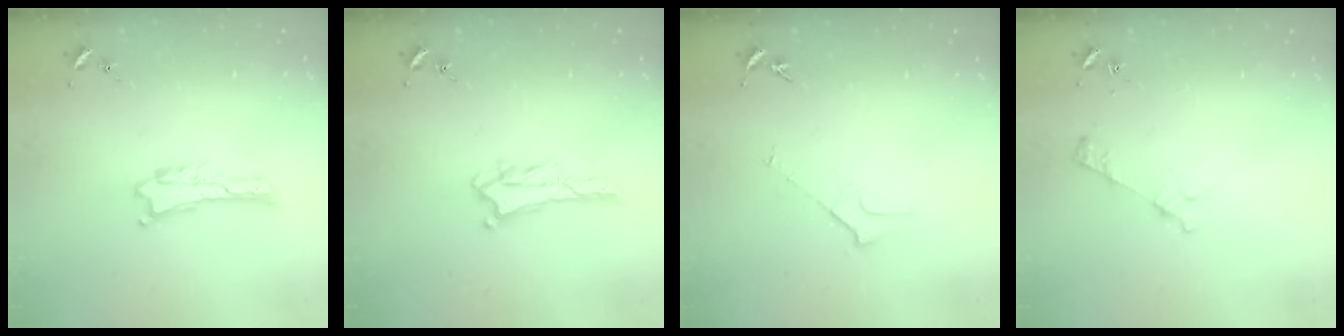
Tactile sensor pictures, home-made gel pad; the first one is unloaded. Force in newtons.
{"total": 1.3, "press": 1.3, "slide": 0.4}
{"total": 2.3, "press": 2.3, "slide": 0.2}
{"total": 3.3, "press": 3.3, "slide": 0.3}